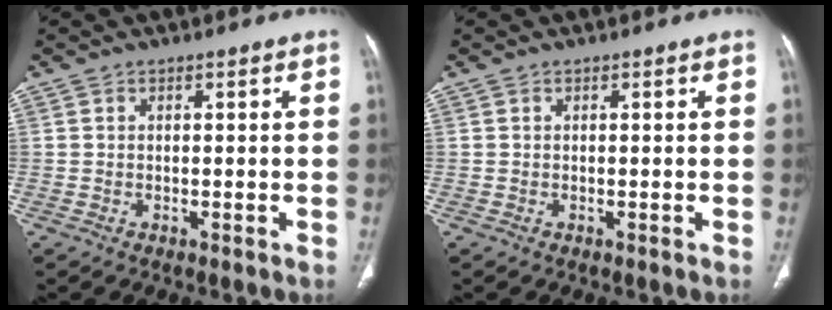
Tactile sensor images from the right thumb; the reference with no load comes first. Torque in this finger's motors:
{"motor_torque": [1.35, 1.27, 0.01, -0.01, 0.03]}